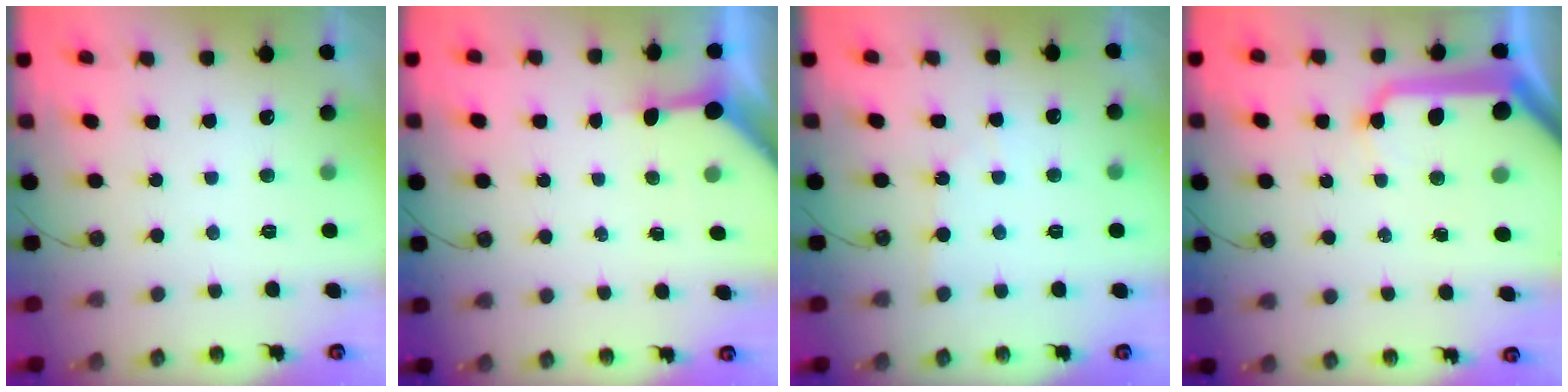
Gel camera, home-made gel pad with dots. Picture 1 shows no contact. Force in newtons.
{"total": 3.6, "press": 3.6, "slide": 0.3}
{"total": 3.0, "press": 2.9, "slide": 0.4}
{"total": 18.6, "press": 18.5, "slide": 2.1}